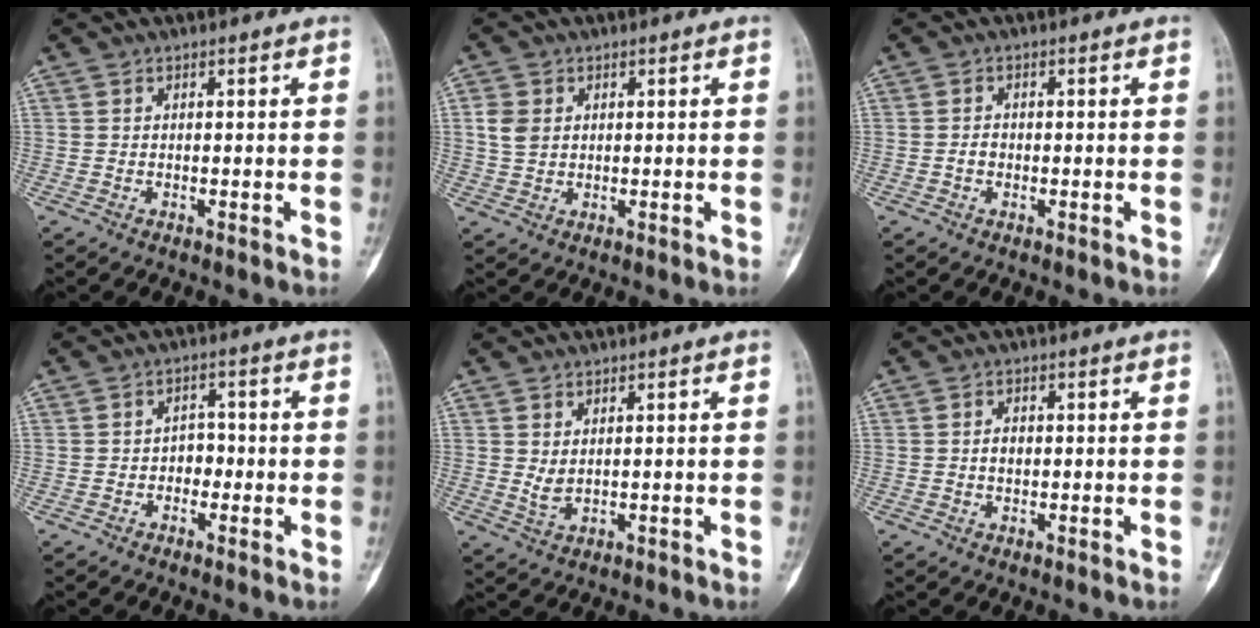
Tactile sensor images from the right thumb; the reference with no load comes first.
{"total": 3.9, "force": [0.9, 3.1, 2.2], "torque": [-0.034, 0.003, 0.019]}
{"total": 1.5, "force": [-0.4, 1.1, 0.9], "torque": [-0.011, 0.006, -0.008]}
{"total": 3.0, "force": [-1.0, 2.3, 1.6], "torque": [0.001, 0.014, -0.024]}
{"total": 2.3, "force": [0.6, 1.3, 1.8], "torque": [-0.030, -0.007, 0.018]}
{"total": 1.7, "force": [0.0, 1.2, 1.2], "torque": [-0.017, 0.003, -0.003]}